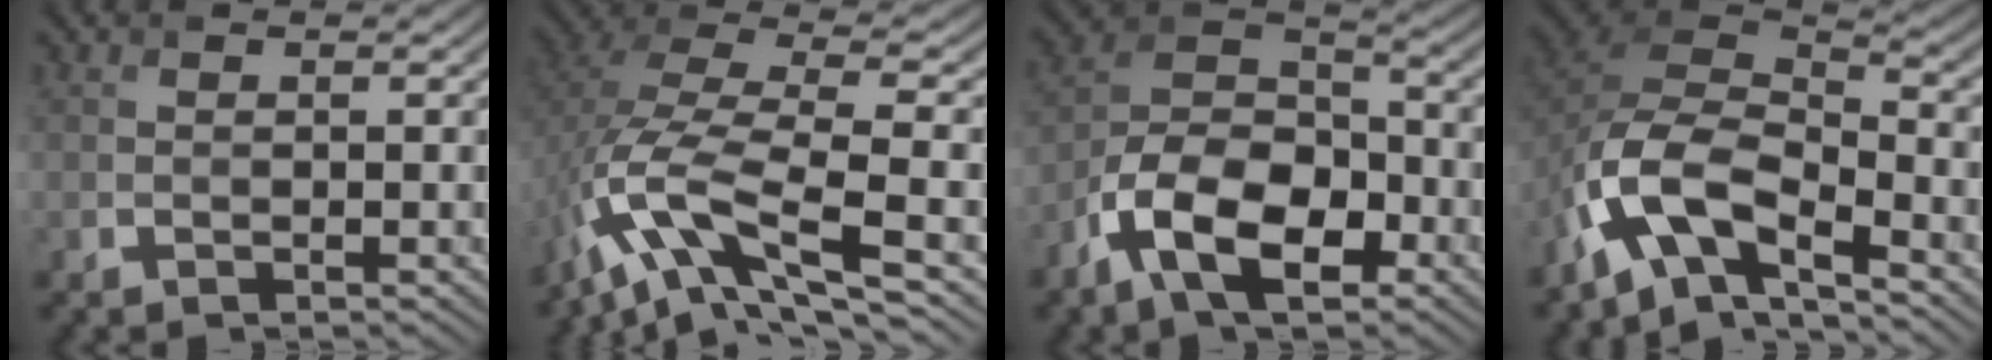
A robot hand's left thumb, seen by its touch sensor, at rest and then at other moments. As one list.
[{"total": 12.7, "force": [-5.3, 4.4, 10.7], "torque": [-0.237, -0.005, -0.097]}, {"total": 12.2, "force": [-6.5, 6.4, 8.1], "torque": [-0.163, -0.006, -0.138]}, {"total": 11.4, "force": [-6.5, 5.0, 7.9], "torque": [-0.162, -0.011, -0.139]}]